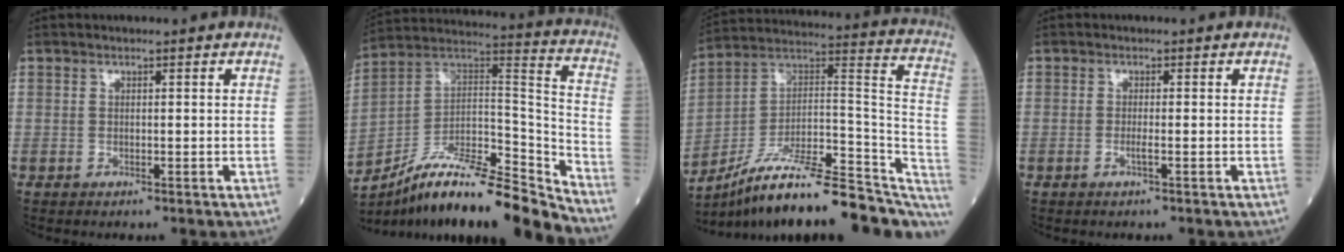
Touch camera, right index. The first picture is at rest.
{"total": 21.0, "force": [-17.3, 2.6, 11.5], "torque": [-0.174, 0.039, -0.295]}
{"total": 25.5, "force": [-18.9, 6.3, 16.0], "torque": [-0.175, 0.035, -0.291]}
{"total": 1.3, "force": [-0.5, -0.1, 1.2], "torque": [-0.024, -0.002, -0.012]}